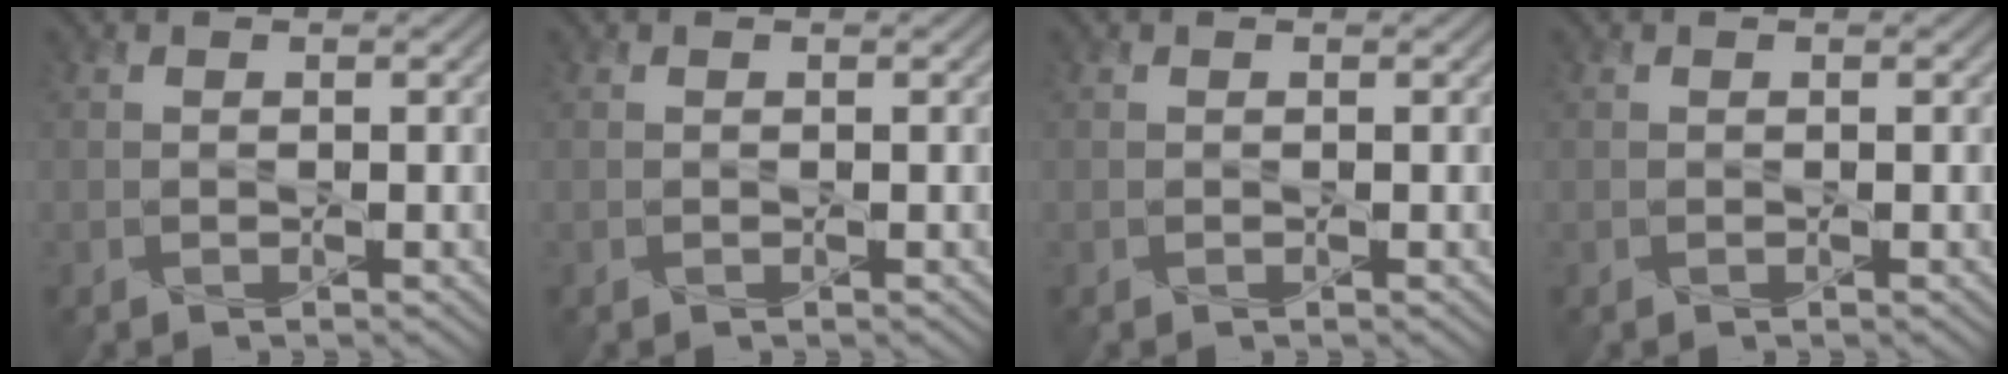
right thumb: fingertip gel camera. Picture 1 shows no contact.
{"total": 0.0}
{"total": 0.0}
{"total": 0.0}